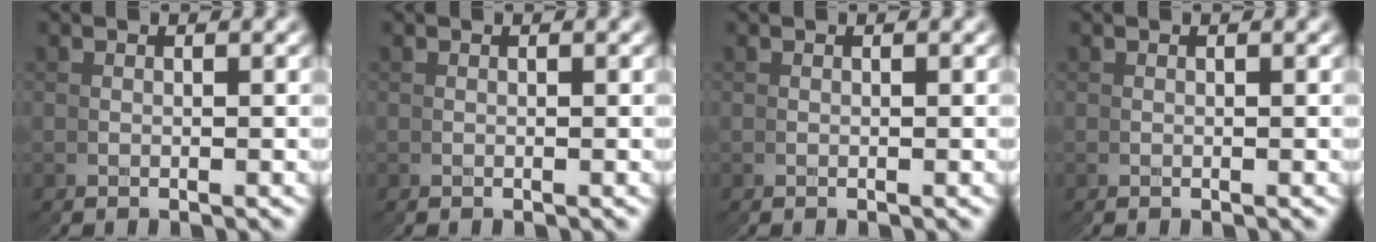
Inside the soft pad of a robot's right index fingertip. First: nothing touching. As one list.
[{"total": 0.0}, {"total": 0.0}, {"total": 0.0}]